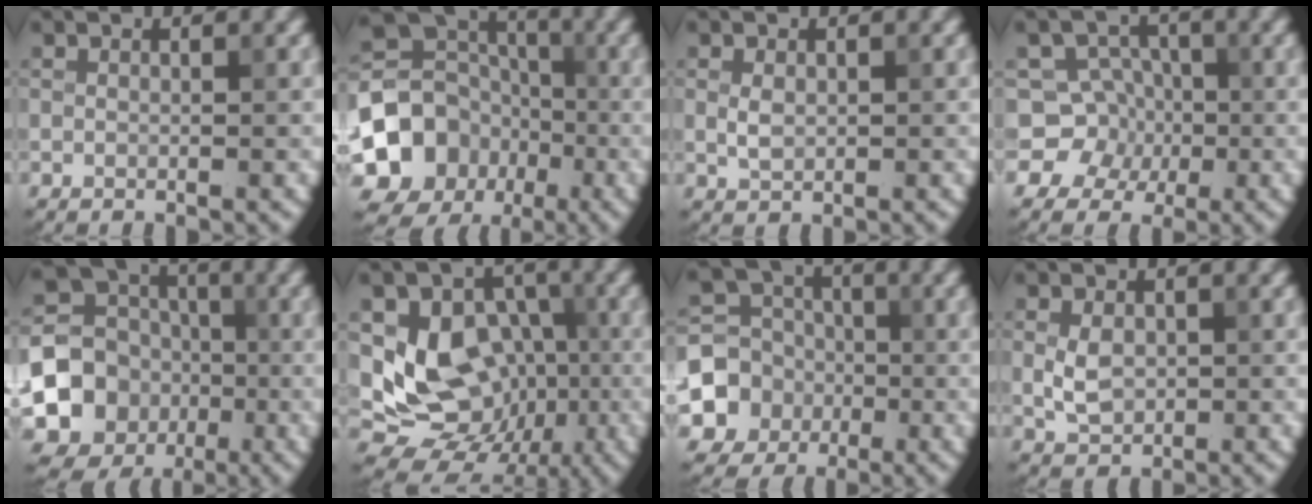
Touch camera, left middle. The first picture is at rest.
{"total": 10.8, "force": [-3.2, 9.4, 4.3], "torque": [-0.083, -0.012, -0.065]}
{"total": 1.5, "force": [0.2, 1.0, 1.0], "torque": [-0.023, 0.000, 0.005]}
{"total": 5.8, "force": [-0.5, 5.6, 1.4], "torque": [-0.004, 0.035, -0.043]}
{"total": 13.2, "force": [-3.2, 12.2, 4.0], "torque": [-0.089, -0.023, -0.070]}
{"total": 10.9, "force": [-0.6, 9.0, 6.2], "torque": [-0.079, -0.016, -0.016]}
{"total": 6.0, "force": [-1.6, 5.5, 1.9], "torque": [-0.028, -0.001, -0.045]}
{"total": 2.9, "force": [0.0, 2.1, 1.9], "torque": [-0.042, -0.001, 0.002]}